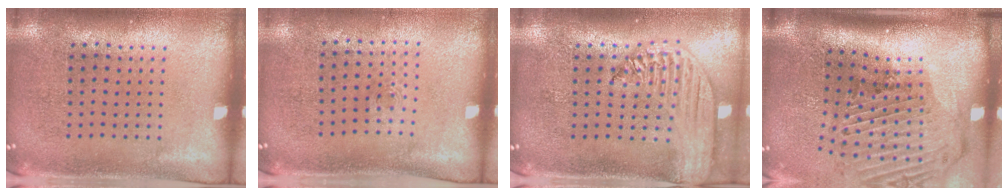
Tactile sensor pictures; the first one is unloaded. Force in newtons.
{"total": 0.5, "press": 0.2, "slide": 0.5}
{"total": 2.6, "press": 2.2, "slide": 1.4}
{"total": 3.1, "press": 2.2, "slide": 2.2}